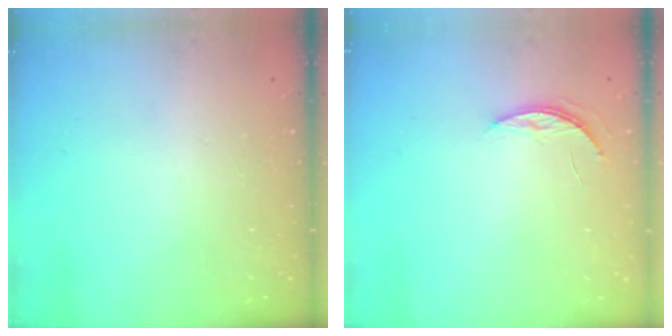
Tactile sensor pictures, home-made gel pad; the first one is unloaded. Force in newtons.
{"total": 3.9, "press": 3.9, "slide": 0.4}